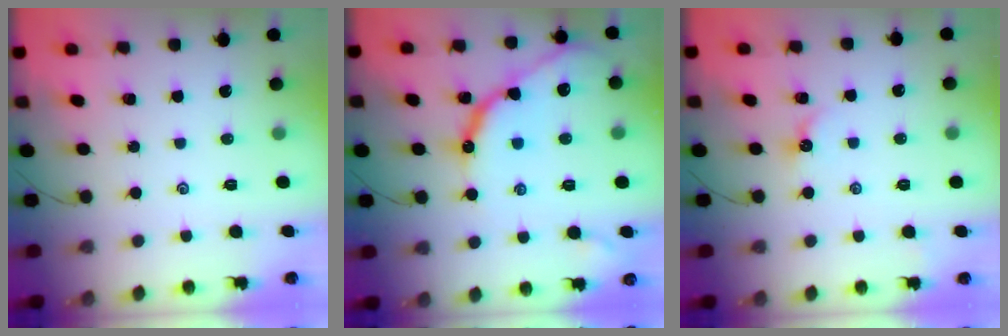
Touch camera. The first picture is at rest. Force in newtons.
{"total": 13.8, "press": 13.8, "slide": 1.3}
{"total": 3.9, "press": 3.9, "slide": 0.6}